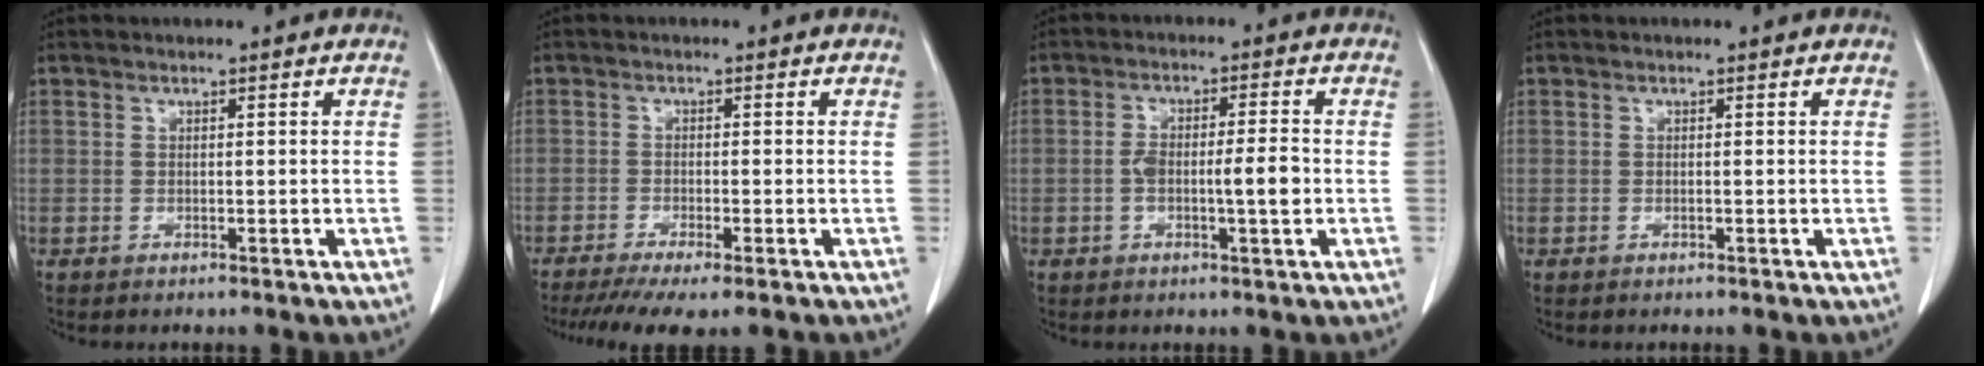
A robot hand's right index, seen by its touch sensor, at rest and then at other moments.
{"total": 7.7, "force": [-5.8, 0.8, 5.0], "torque": [-0.075, -0.016, -0.092]}
{"total": 5.9, "force": [-1.0, 0.9, 5.7], "torque": [-0.110, 0.007, -0.016]}
{"total": 0.0}